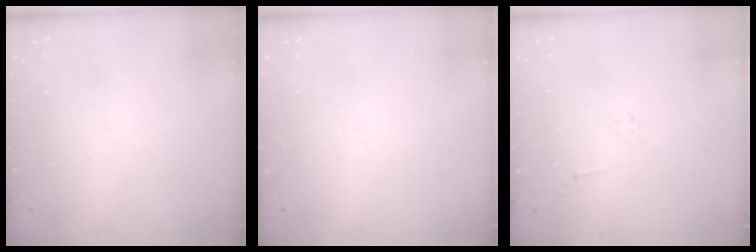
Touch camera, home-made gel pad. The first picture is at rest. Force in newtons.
{"total": 0.0}
{"total": 3.5, "press": 3.5, "slide": 0.8}